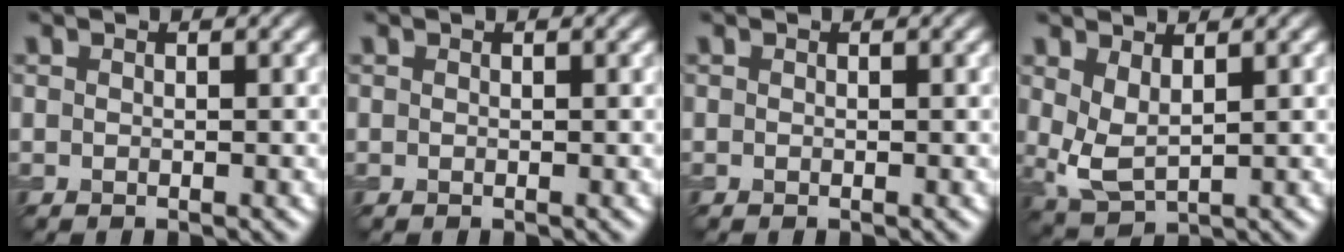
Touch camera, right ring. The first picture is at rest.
{"total": 0.0}
{"total": 0.0}
{"total": 3.0, "force": [1.1, 1.4, 2.4], "torque": [-0.059, -0.010, 0.027]}